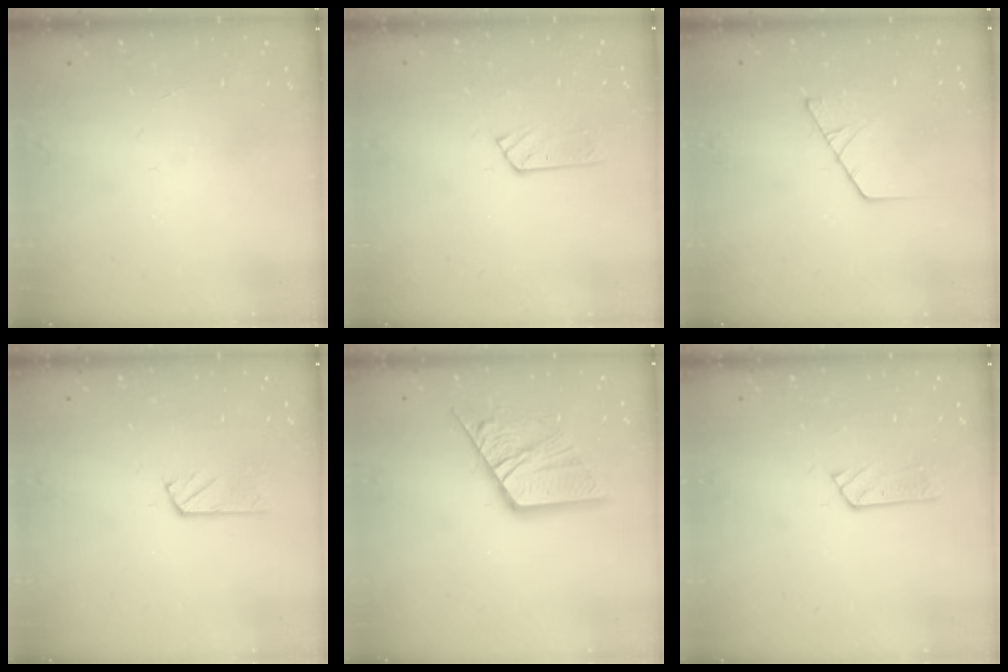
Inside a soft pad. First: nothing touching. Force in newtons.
{"total": 3.9, "press": 3.9, "slide": 0.5}
{"total": 2.5, "press": 2.5, "slide": 0.3}
{"total": 3.1, "press": 3.1, "slide": 0.3}
{"total": 15.5, "press": 15.4, "slide": 1.4}
{"total": 3.3, "press": 3.3, "slide": 0.3}